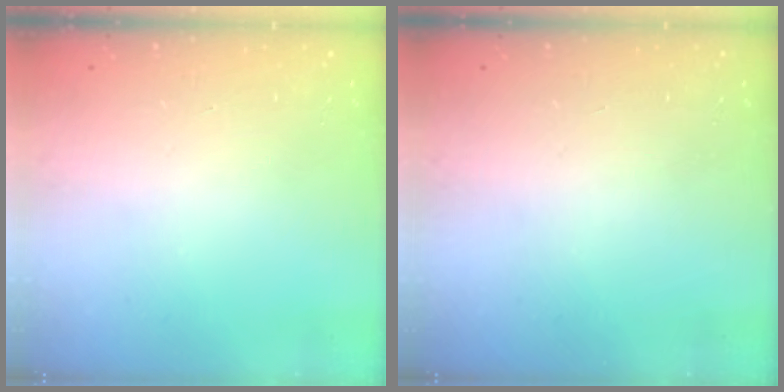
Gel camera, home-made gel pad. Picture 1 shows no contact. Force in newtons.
{"total": 0.0}